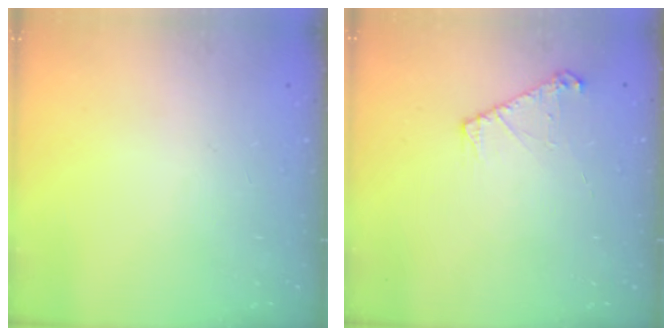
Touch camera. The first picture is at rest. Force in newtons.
{"total": 6.0, "press": 6.0, "slide": 0.7}